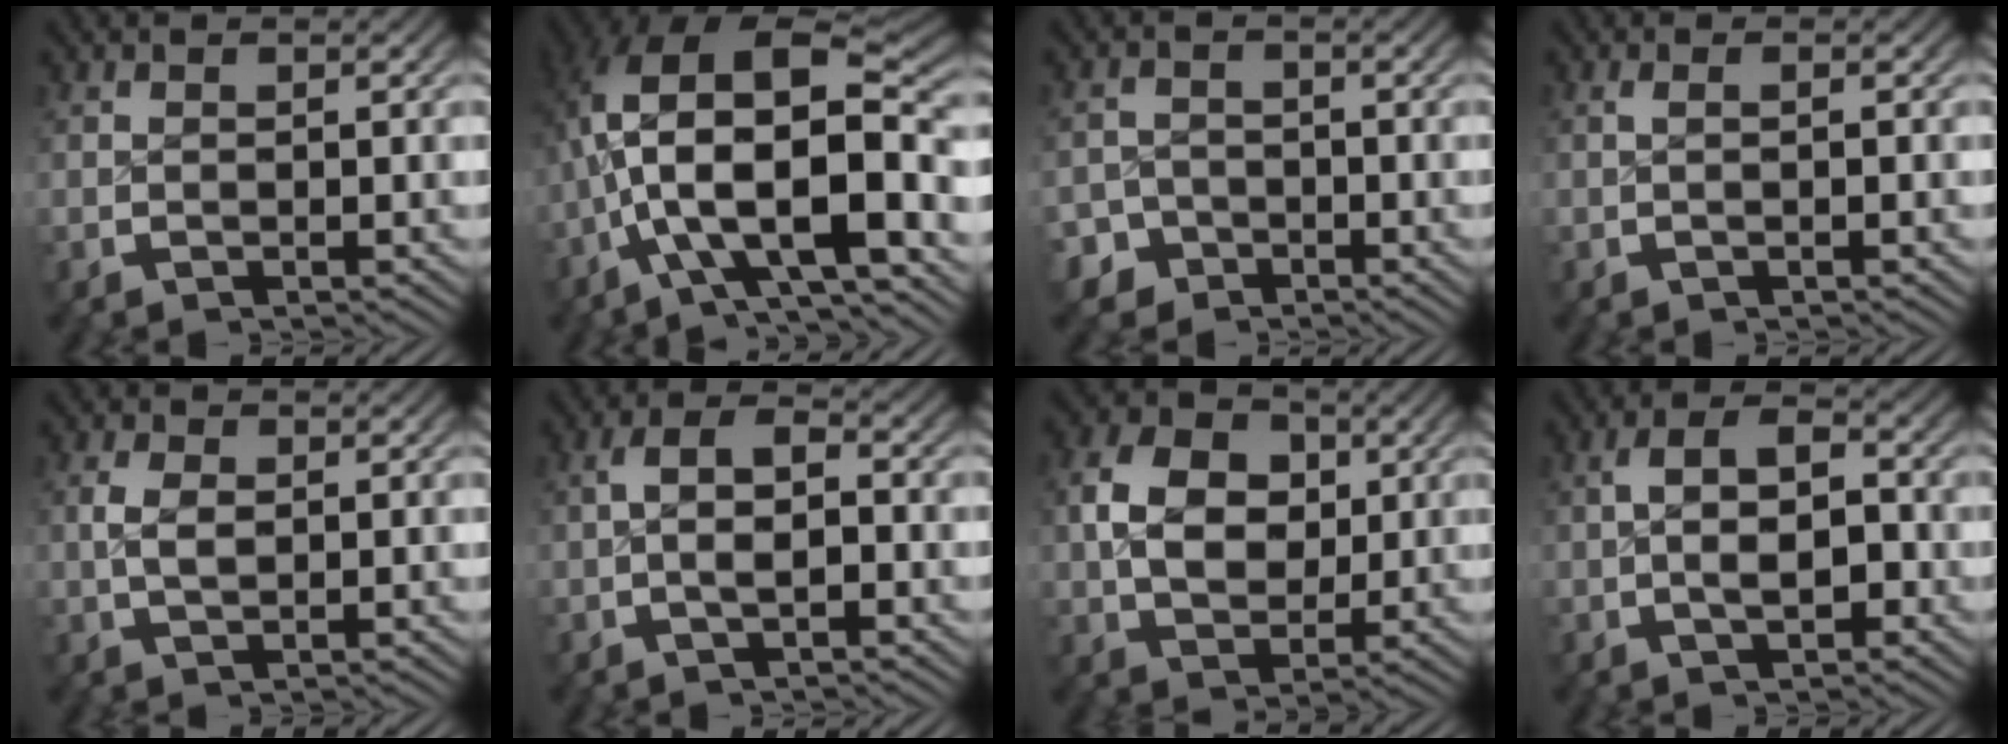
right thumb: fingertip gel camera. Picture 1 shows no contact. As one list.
[{"total": 16.1, "force": [-0.7, 9.9, 12.7], "torque": [-0.251, -0.044, 0.000]}, {"total": 4.2, "force": [-3.3, 2.5, 0.1], "torque": [0.014, -0.017, -0.059]}, {"total": 0.8, "force": [-0.2, 0.0, 0.7], "torque": [-0.011, 0.004, -0.003]}, {"total": 2.0, "force": [0.4, 1.2, 1.5], "torque": [-0.036, -0.006, 0.012]}, {"total": 4.4, "force": [0.0, 2.4, 3.6], "torque": [-0.059, 0.004, -0.010]}, {"total": 7.9, "force": [0.9, 5.7, 5.4], "torque": [-0.097, -0.022, 0.025]}, {"total": 5.6, "force": [-0.1, 3.4, 4.5], "torque": [-0.068, -0.002, -0.007]}]